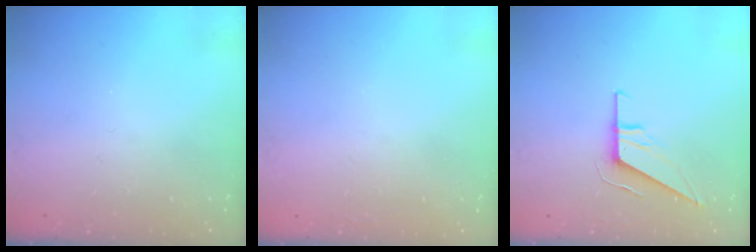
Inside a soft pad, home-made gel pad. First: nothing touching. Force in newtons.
{"total": 1.6, "press": 1.6, "slide": 0.0}
{"total": 9.2, "press": 9.1, "slide": 0.9}